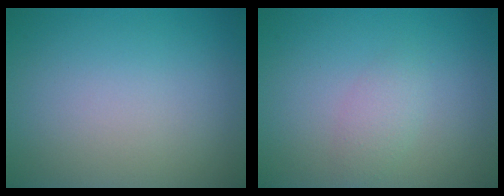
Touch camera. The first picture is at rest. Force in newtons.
{"total": 1.6, "press": 1.6, "slide": 0.0}